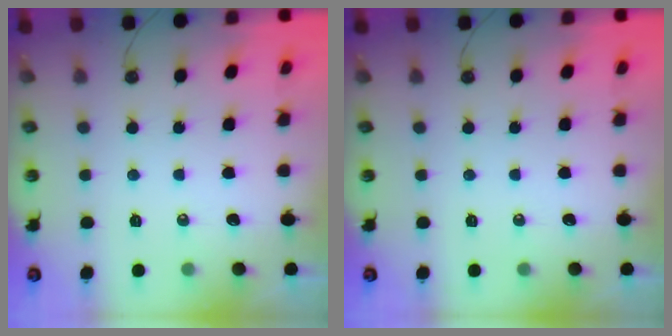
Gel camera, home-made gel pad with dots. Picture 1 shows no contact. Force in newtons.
{"total": 0.0}